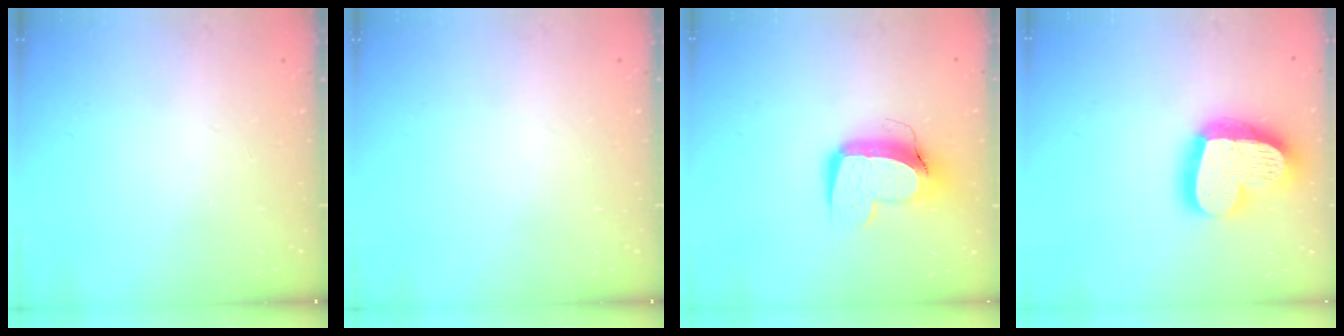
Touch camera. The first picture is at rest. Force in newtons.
{"total": 0.0}
{"total": 13.0, "press": 12.9, "slide": 1.7}
{"total": 24.3, "press": 24.2, "slide": 2.4}